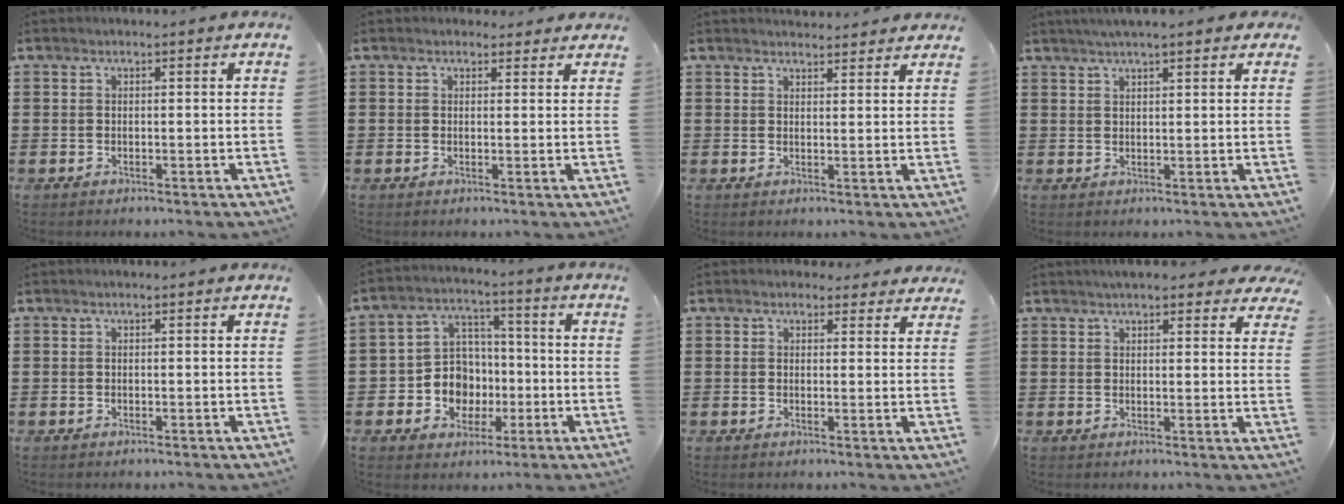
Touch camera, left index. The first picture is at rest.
{"total": 1.6, "force": [1.3, 0.9, 0.1], "torque": [-0.006, 0.008, 0.025]}
{"total": 2.2, "force": [2.2, 0.2, 0.0], "torque": [-0.006, -0.003, 0.042]}
{"total": 3.0, "force": [2.4, 0.3, 1.7], "torque": [-0.040, 0.007, 0.043]}
{"total": 0.0}
{"total": 8.2, "force": [-1.6, 7.6, 2.9], "torque": [-0.078, 0.013, -0.025]}
{"total": 2.0, "force": [1.7, 1.0, 0.3], "torque": [-0.004, 0.001, 0.030]}
{"total": 4.2, "force": [3.7, 0.7, 1.7], "torque": [-0.037, -0.006, 0.066]}